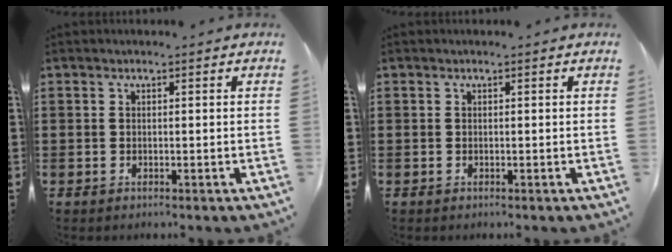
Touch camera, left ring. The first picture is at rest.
{"total": 0.0}